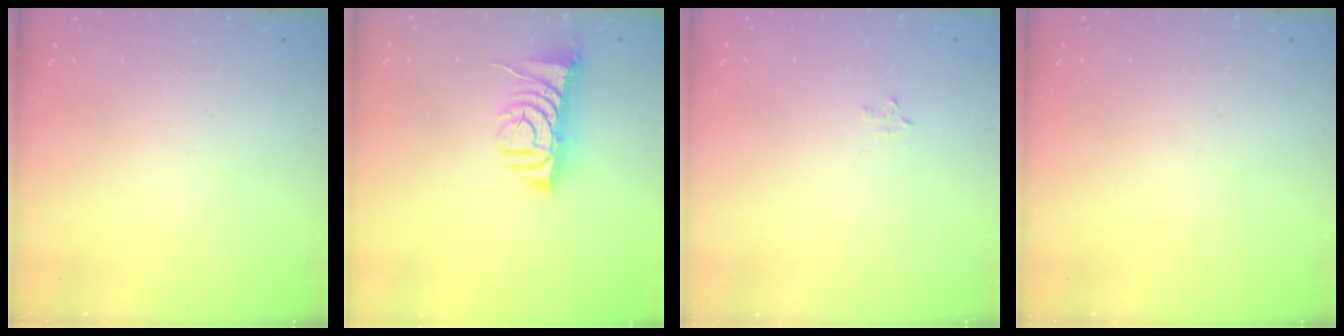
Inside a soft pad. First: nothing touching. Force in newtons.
{"total": 8.3, "press": 8.2, "slide": 1.0}
{"total": 2.9, "press": 2.8, "slide": 0.4}
{"total": 0.0}